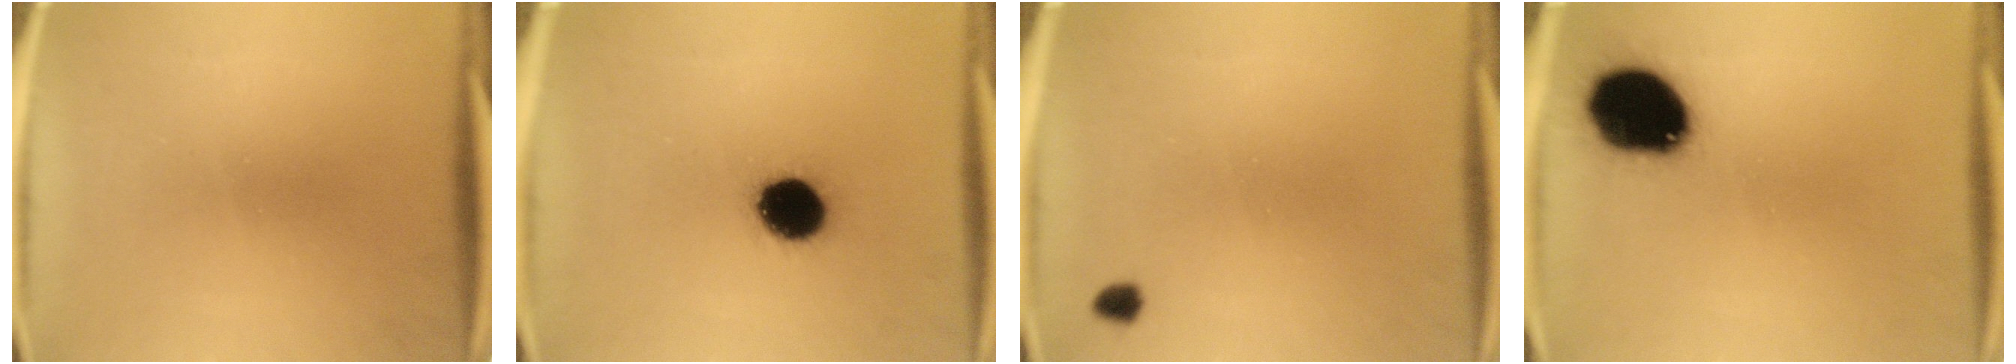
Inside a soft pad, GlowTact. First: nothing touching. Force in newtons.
{"total": 11.1}
{"total": 1.4}
{"total": 18.6}